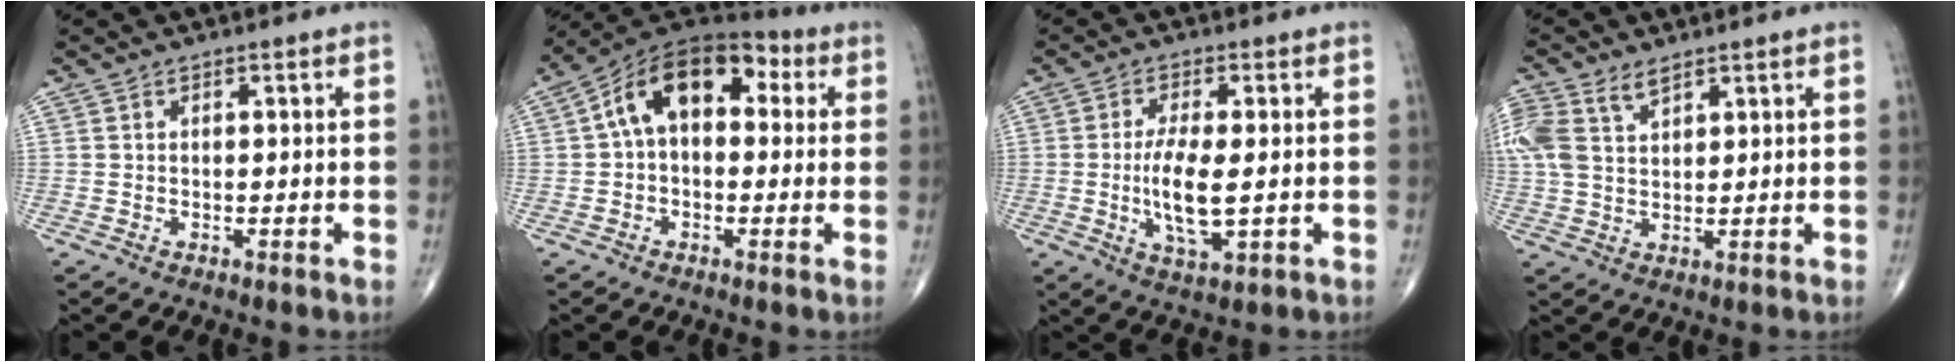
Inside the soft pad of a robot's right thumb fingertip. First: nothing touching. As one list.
[{"total": 14.2, "force": [2.5, 8.7, 10.9], "torque": [-0.152, 0.044, 0.028]}, {"total": 8.3, "force": [-0.6, 2.6, 7.9], "torque": [-0.159, -0.014, -0.011]}, {"total": 9.2, "force": [4.8, 5.0, 6.0], "torque": [-0.151, 0.003, 0.099]}]